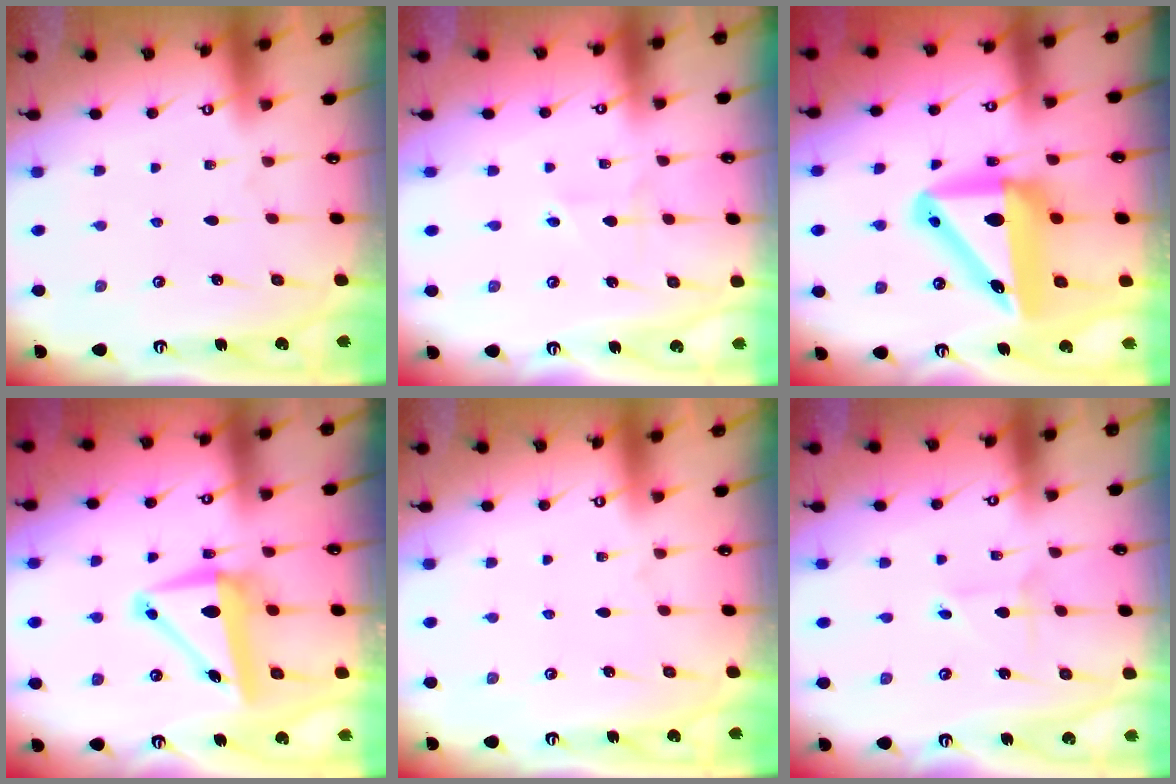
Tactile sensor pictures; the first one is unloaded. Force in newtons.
{"total": 1.6, "press": 1.3, "slide": 0.9}
{"total": 15.6, "press": 14.9, "slide": 4.6}
{"total": 10.1, "press": 9.8, "slide": 2.2}
{"total": 0.0}
{"total": 2.0, "press": 2.0, "slide": 0.3}